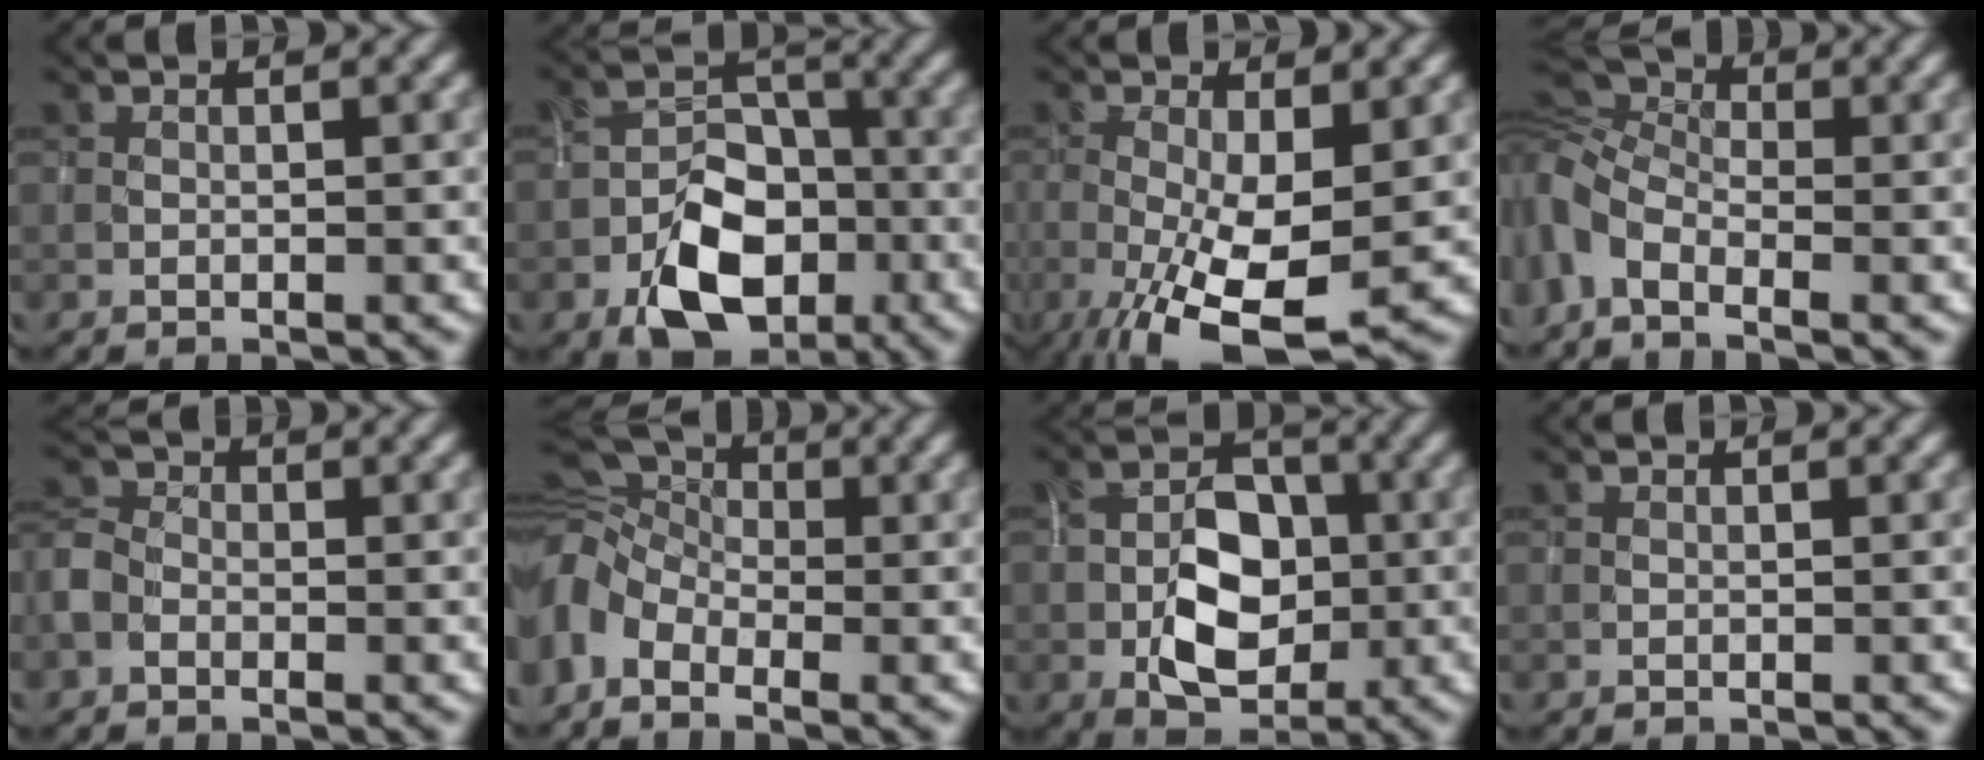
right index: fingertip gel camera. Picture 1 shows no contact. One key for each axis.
{"total": 8.0, "fx": -3.8, "fy": 5.0, "fz": 5.0, "tx": -0.075, "ty": -0.004, "tz": -0.066}
{"total": 9.1, "fx": -2.4, "fy": 3.1, "fz": 8.2, "tx": -0.152, "ty": -0.020, "tz": -0.035}
{"total": 6.3, "fx": -1.5, "fy": 3.7, "fz": 4.9, "tx": -0.124, "ty": 0.003, "tz": -0.052}
{"total": 3.0, "fx": -1.3, "fy": 2.3, "fz": 1.4, "tx": -0.025, "ty": 0.006, "tz": -0.035}
{"total": 7.4, "fx": -1.0, "fy": 5.3, "fz": 5.1, "tx": -0.101, "ty": 0.010, "tz": -0.020}
{"total": 7.5, "fx": -1.4, "fy": 4.9, "fz": 5.5, "tx": -0.090, "ty": -0.002, "tz": -0.024}
{"total": 0.0}